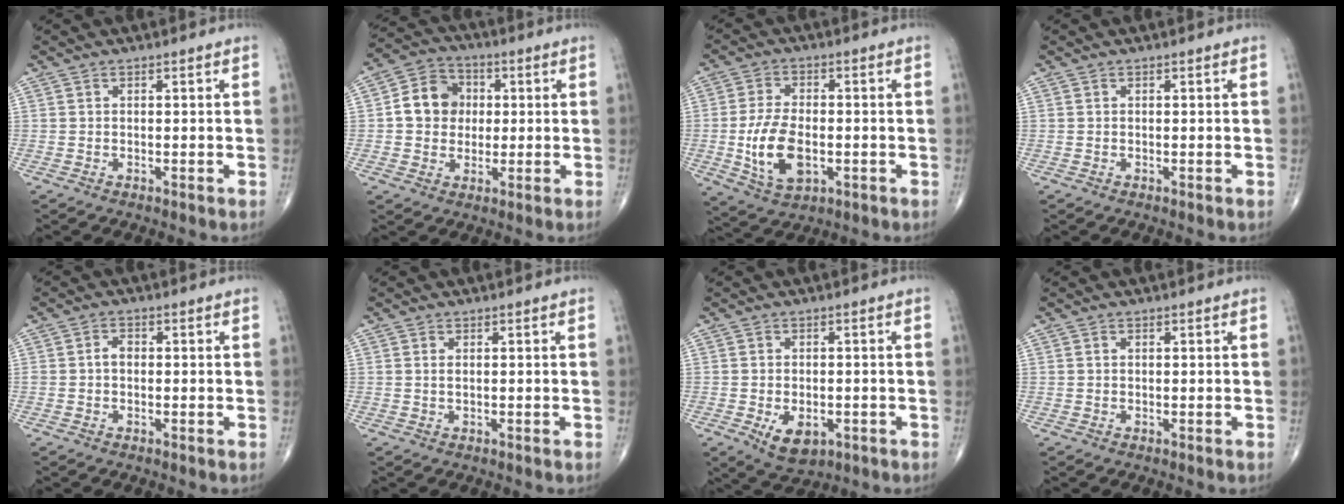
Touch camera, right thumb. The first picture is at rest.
{"total": 9.4, "force": [0.8, 8.1, 4.8], "torque": [-0.053, 0.014, 0.003]}
{"total": 10.9, "force": [-2.0, 6.1, 8.8], "torque": [-0.163, 0.001, -0.028]}
{"total": 0.0}
{"total": 1.9, "force": [-0.1, 1.4, 1.4], "torque": [-0.018, 0.008, -0.005]}
{"total": 0.6, "force": [0.2, 0.2, 0.5], "torque": [-0.013, 0.001, 0.006]}
{"total": 6.3, "force": [-2.2, 3.9, 4.5], "torque": [-0.060, 0.001, -0.021]}
{"total": 0.0}